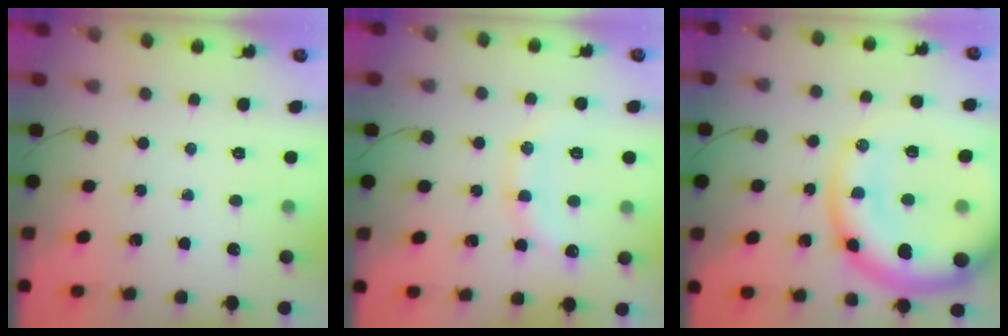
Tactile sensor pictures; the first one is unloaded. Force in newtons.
{"total": 13.5, "press": 13.4, "slide": 1.1}
{"total": 23.4, "press": 22.8, "slide": 5.2}